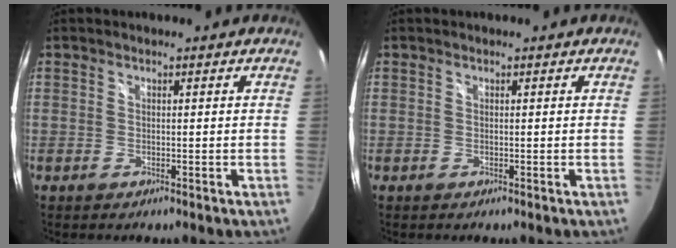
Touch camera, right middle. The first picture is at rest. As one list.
[{"total": 0.0}]